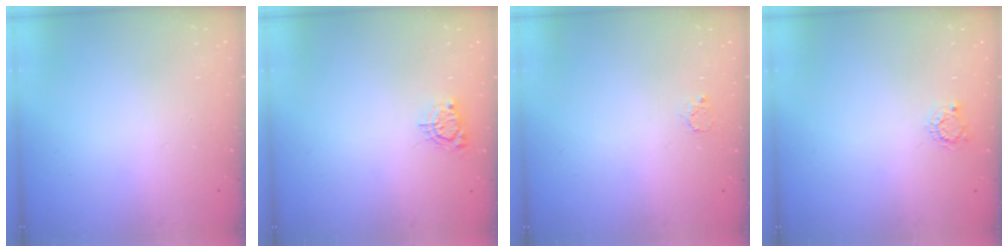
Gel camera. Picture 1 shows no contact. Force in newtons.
{"total": 4.2, "press": 4.2, "slide": 0.4}
{"total": 2.3, "press": 2.3, "slide": 0.2}
{"total": 3.8, "press": 3.7, "slide": 0.4}